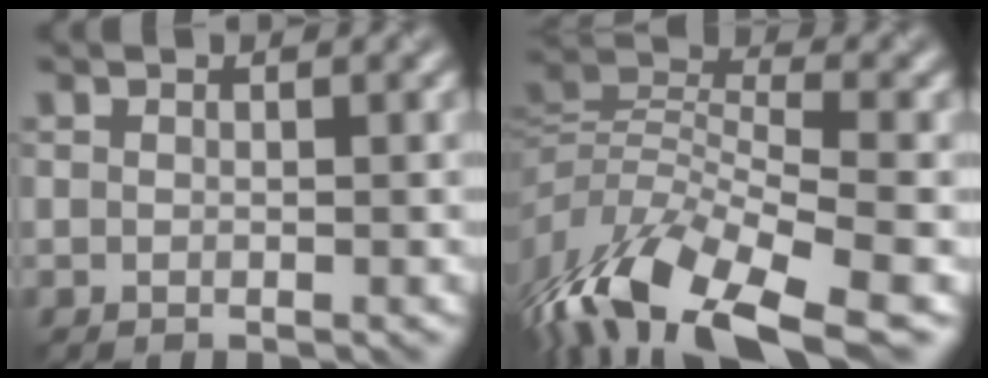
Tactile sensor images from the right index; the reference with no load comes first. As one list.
[{"total": 11.0, "force": [-5.5, 4.5, 8.4], "torque": [-0.161, 0.005, -0.111]}]